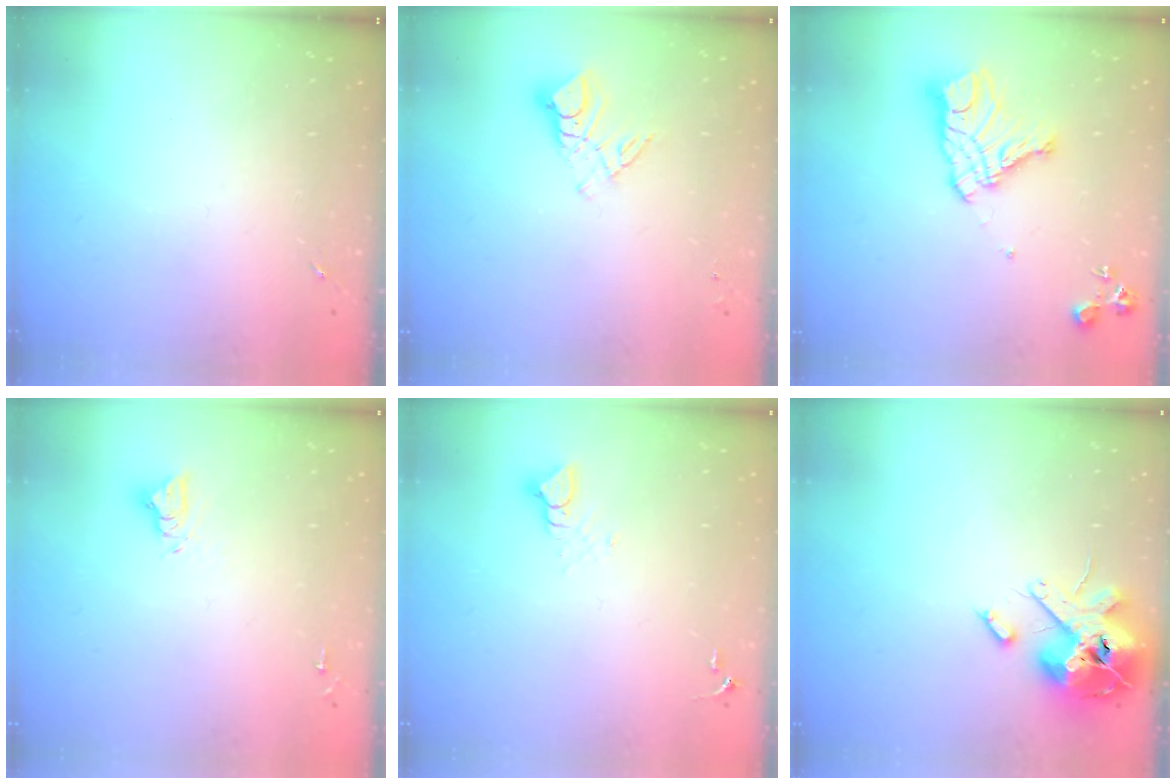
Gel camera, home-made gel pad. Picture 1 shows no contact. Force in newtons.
{"total": 8.8, "press": 8.8, "slide": 0.8}
{"total": 14.4, "press": 14.3, "slide": 1.3}
{"total": 5.5, "press": 5.5, "slide": 0.5}
{"total": 3.6, "press": 3.6, "slide": 0.2}
{"total": 15.4, "press": 15.2, "slide": 2.6}